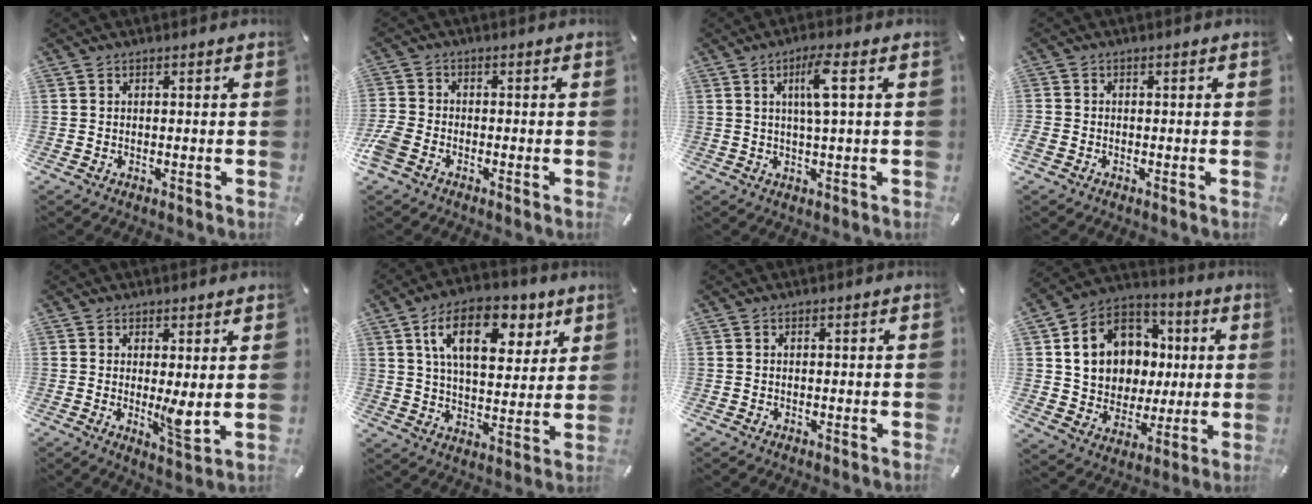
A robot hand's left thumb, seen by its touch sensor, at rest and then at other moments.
{"total": 4.4, "force": [-2.5, 2.9, 2.2], "torque": [-0.057, 0.007, -0.051]}
{"total": 6.7, "force": [1.6, 0.5, 6.5], "torque": [-0.120, -0.002, 0.020]}
{"total": 1.4, "force": [-0.9, 1.1, 0.3], "torque": [-0.002, 0.005, -0.019]}
{"total": 5.1, "force": [0.5, 1.1, 5.0], "torque": [-0.083, -0.029, 0.009]}
{"total": 16.2, "force": [8.1, 9.1, 10.6], "torque": [-0.160, -0.021, 0.137]}
{"total": 0.0}
{"total": 15.2, "force": [2.4, 13.2, 7.0], "torque": [-0.123, -0.007, 0.055]}